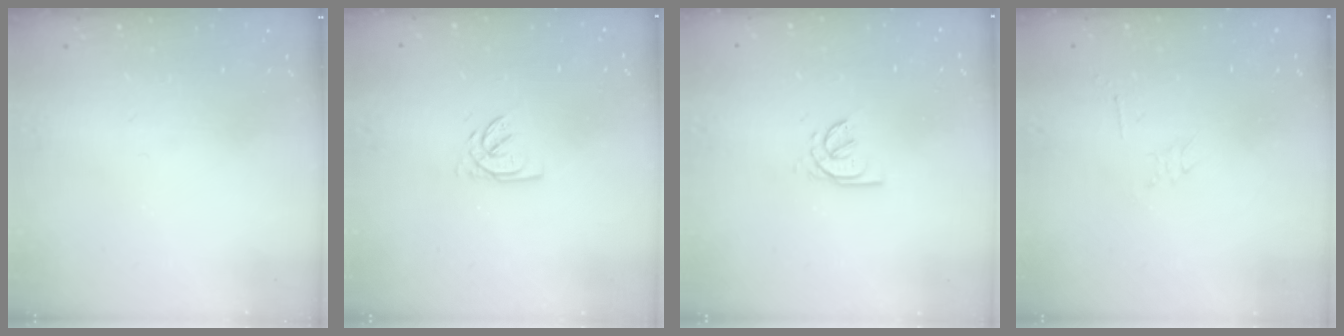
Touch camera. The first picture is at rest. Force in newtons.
{"total": 2.5, "press": 2.5, "slide": 0.3}
{"total": 2.4, "press": 2.4, "slide": 0.6}
{"total": 2.3, "press": 2.3, "slide": 0.4}